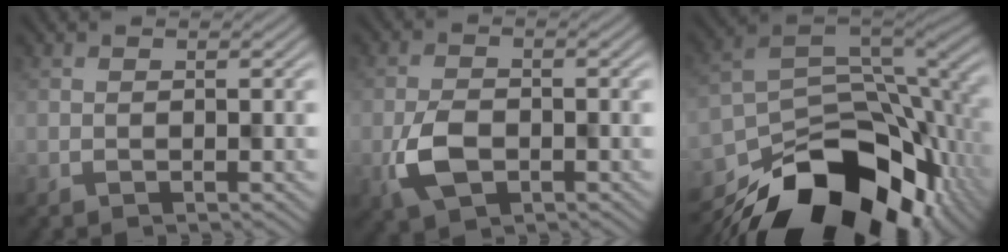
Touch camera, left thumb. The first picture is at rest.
{"total": 5.0, "force": [-1.8, 3.1, 3.5], "torque": [-0.078, -0.009, -0.042]}
{"total": 17.8, "force": [-10.6, 9.1, 11.0], "torque": [-0.192, -0.049, -0.158]}